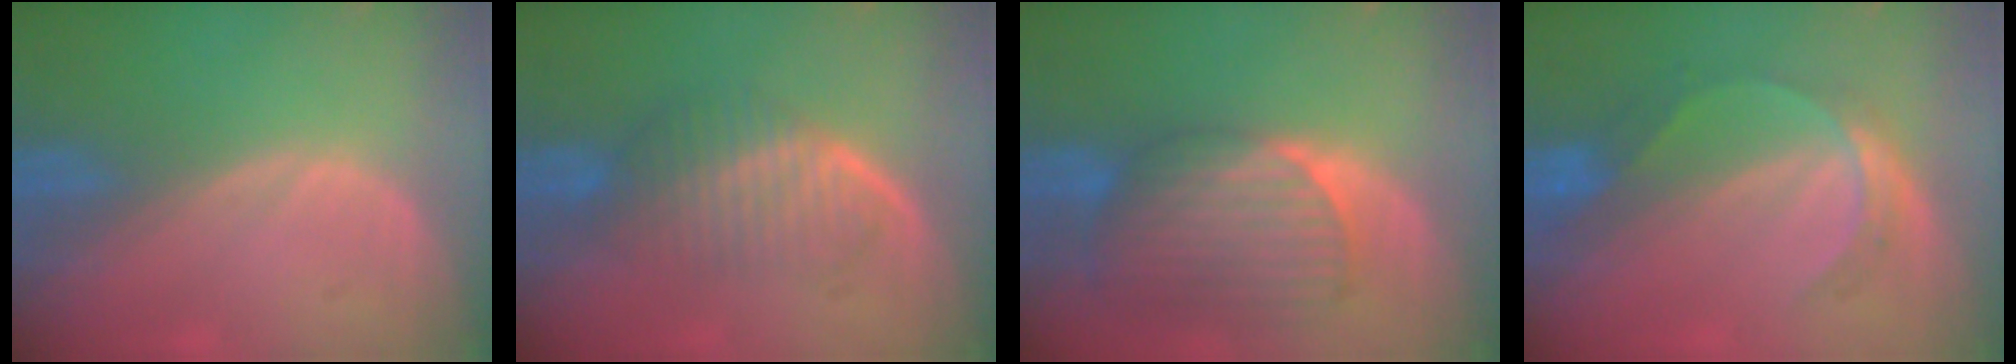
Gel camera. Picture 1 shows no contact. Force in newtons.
{"total": 6.1, "press": 6.1, "slide": 1.1}
{"total": 9.6, "press": 8.5, "slide": 4.5}
{"total": 5.6, "press": 5.0, "slide": 2.5}